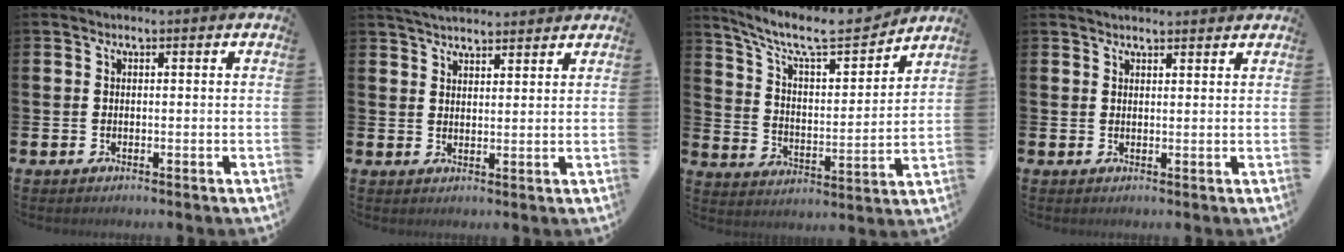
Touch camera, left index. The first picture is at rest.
{"total": 4.1, "force": [4.1, 0.5, 0.6], "torque": [-0.019, -0.018, 0.075]}
{"total": 9.6, "force": [8.4, 2.2, 4.0], "torque": [-0.100, -0.061, 0.140]}
{"total": 2.0, "force": [2.0, 0.3, 0.3], "torque": [0.002, -0.008, 0.033]}